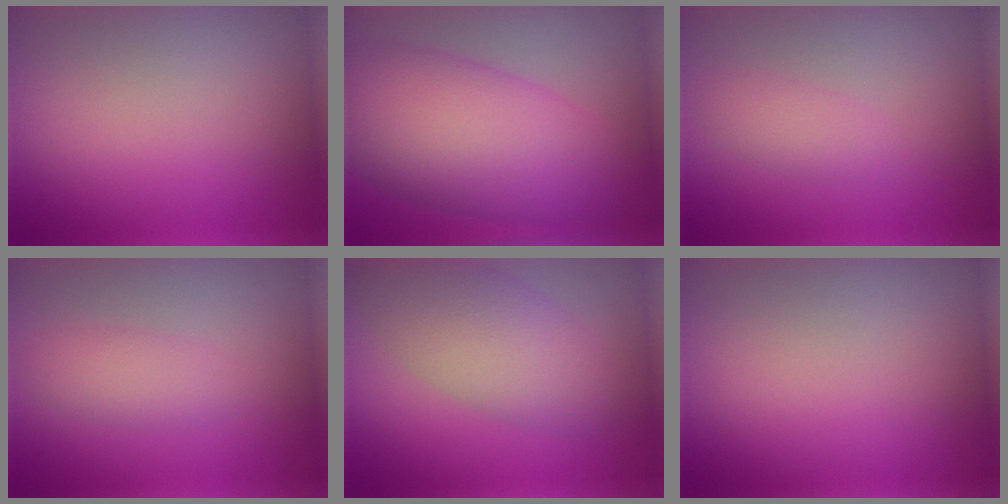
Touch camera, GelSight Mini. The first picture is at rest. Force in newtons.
{"total": 10.5, "press": 10.5, "slide": 0.2}
{"total": 1.7, "press": 1.7, "slide": 0.0}
{"total": 2.1, "press": 2.1, "slide": 0.1}
{"total": 6.0, "press": 6.0, "slide": 0.2}
{"total": 0.0}